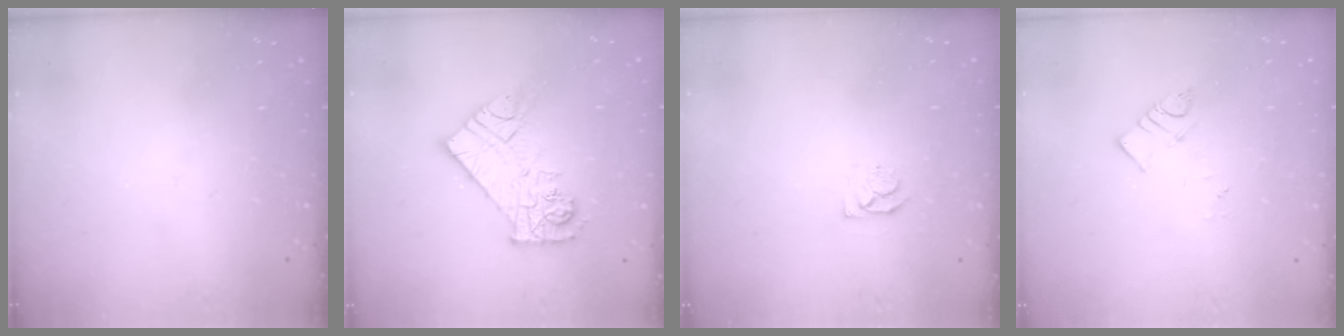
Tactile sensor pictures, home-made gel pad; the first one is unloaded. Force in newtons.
{"total": 13.7, "press": 13.7, "slide": 1.2}
{"total": 5.1, "press": 5.0, "slide": 0.7}
{"total": 3.5, "press": 3.5, "slide": 0.2}